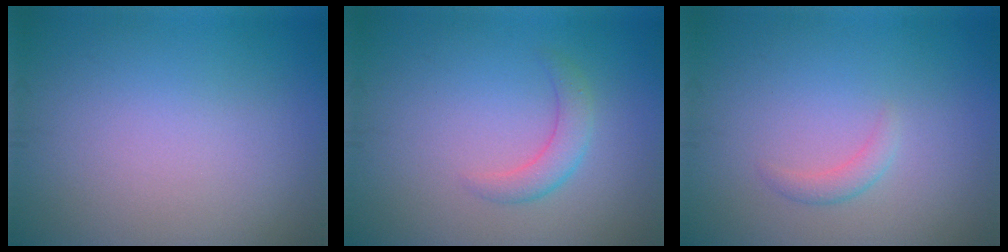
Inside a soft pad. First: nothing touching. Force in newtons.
{"total": 2.2, "press": 2.2, "slide": 0.1}
{"total": 1.2, "press": 1.2, "slide": 0.0}